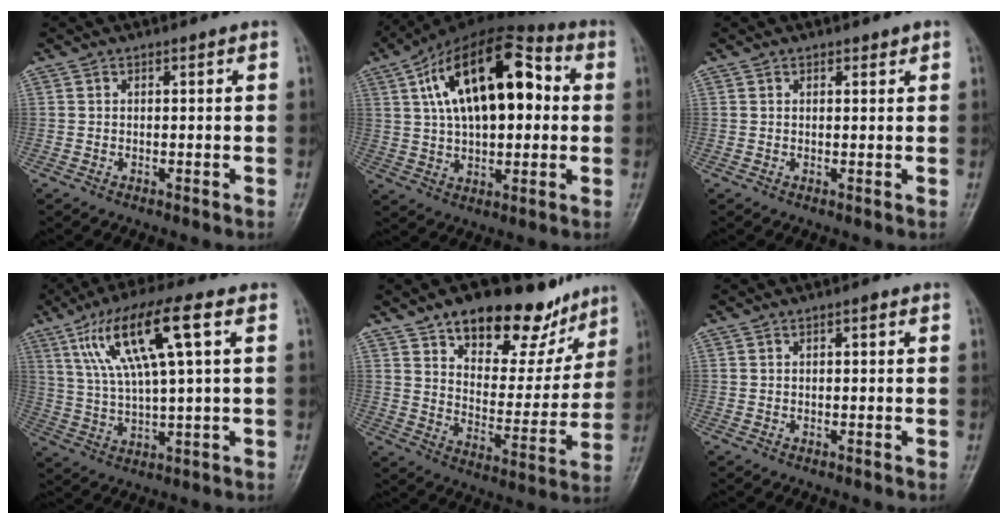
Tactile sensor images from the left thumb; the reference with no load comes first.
{"total": 21.2, "force": [4.7, 11.0, 17.5], "torque": [-0.267, 0.020, 0.066]}
{"total": 0.9, "force": [0.7, 0.4, 0.3], "torque": [0.002, -0.004, 0.008]}
{"total": 14.8, "force": [5.5, 3.1, 13.3], "torque": [-0.263, 0.006, 0.103]}
{"total": 20.9, "force": [14.1, 10.4, 11.4], "torque": [-0.104, -0.062, 0.214]}
{"total": 0.8, "force": [0.2, 0.3, 0.7], "torque": [-0.007, 0.003, 0.002]}